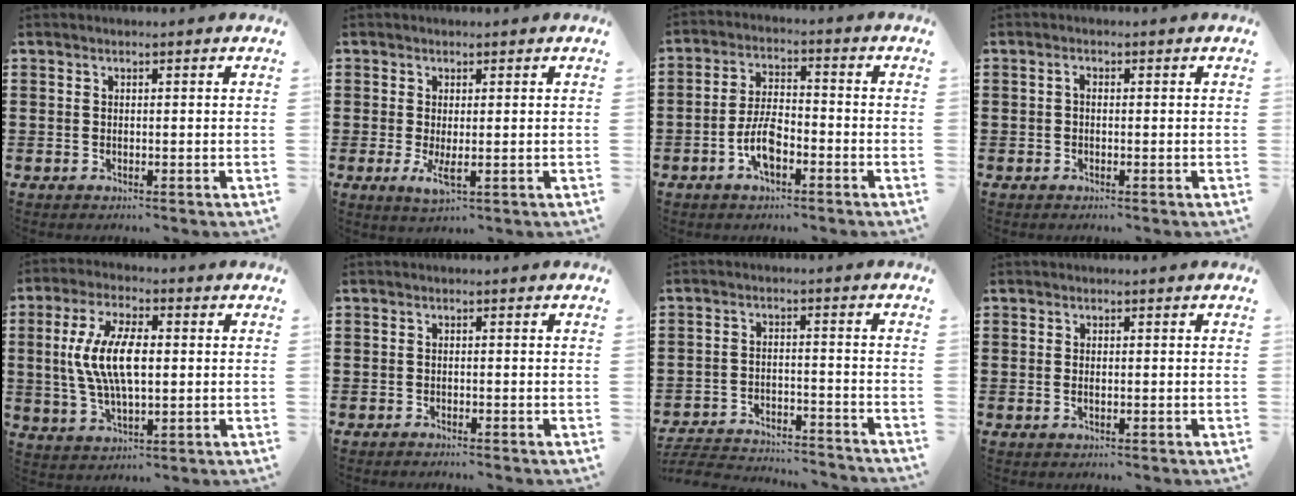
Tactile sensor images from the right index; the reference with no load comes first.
{"total": 3.2, "force": [-0.2, 1.1, 2.9], "torque": [-0.059, -0.004, -0.004]}
{"total": 6.7, "force": [-2.7, 2.9, 5.3], "torque": [-0.122, 0.003, -0.058]}
{"total": 0.9, "force": [-0.3, 0.5, 0.7], "torque": [-0.014, 0.000, -0.006]}
{"total": 9.9, "force": [0.5, 4.1, 9.1], "torque": [-0.202, 0.002, 0.000]}
{"total": 0.7, "force": [-0.7, 0.0, 0.0], "torque": [-0.001, -0.001, -0.014]}
{"total": 5.3, "force": [-5.2, 0.6, 1.1], "torque": [-0.029, 0.000, -0.107]}
{"total": 0.7, "force": [-0.1, 0.3, 0.7], "torque": [-0.014, -0.001, -0.002]}